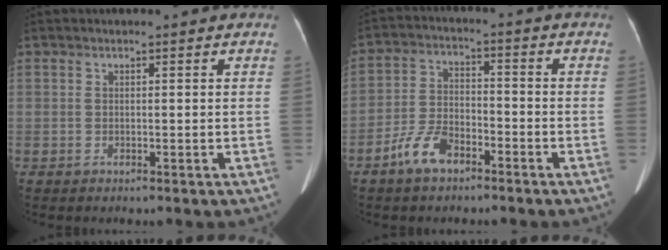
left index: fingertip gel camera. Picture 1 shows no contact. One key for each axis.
{"total": 7.0, "fx": -4.7, "fy": 3.1, "fz": 4.1, "tx": -0.095, "ty": 0.006, "tz": -0.090}